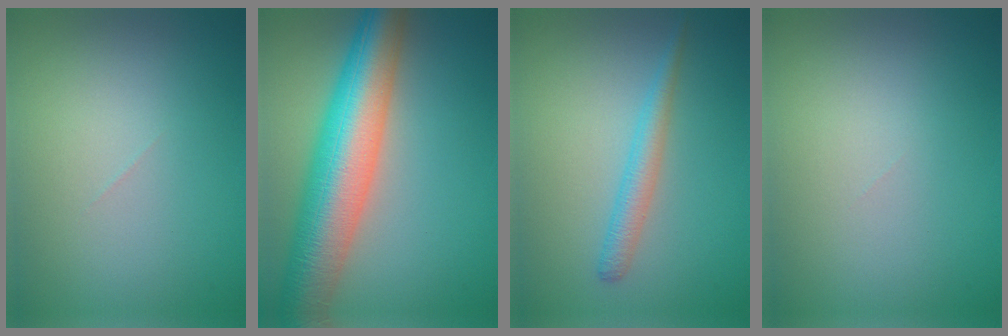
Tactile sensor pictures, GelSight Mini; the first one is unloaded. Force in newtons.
{"total": 10.9, "press": 10.9, "slide": 0.4}
{"total": 2.2, "press": 2.2, "slide": 0.2}
{"total": 0.0}